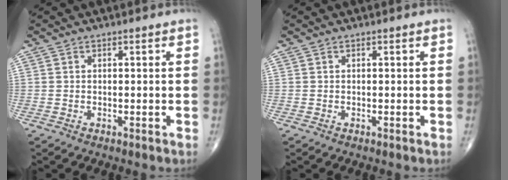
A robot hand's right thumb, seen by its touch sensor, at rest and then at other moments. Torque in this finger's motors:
{"motor_torque": [0.00, 0.00, 0.00, 0.00, 0.00]}